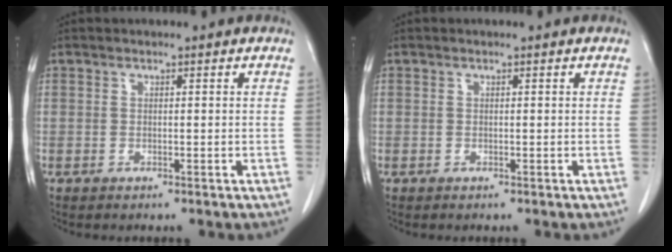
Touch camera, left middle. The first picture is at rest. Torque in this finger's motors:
{"motor_torque": [-0.21, 0.10, 0.04, -0.01]}